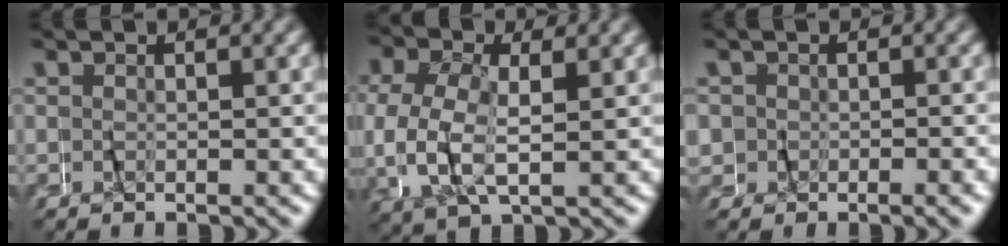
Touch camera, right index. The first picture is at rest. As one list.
[{"total": 4.8, "force": [0.2, 3.7, 3.1], "torque": [-0.084, -0.001, -0.003]}, {"total": 3.9, "force": [0.5, 3.5, 1.5], "torque": [-0.034, 0.008, -0.002]}]